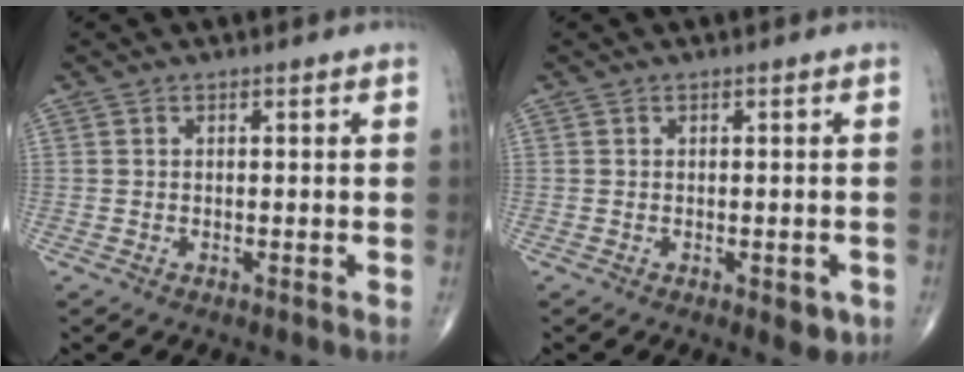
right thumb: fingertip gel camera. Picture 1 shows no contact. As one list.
[{"total": 2.8, "force": [-1.1, 1.5, 2.2], "torque": [-0.008, 0.000, -0.011]}]